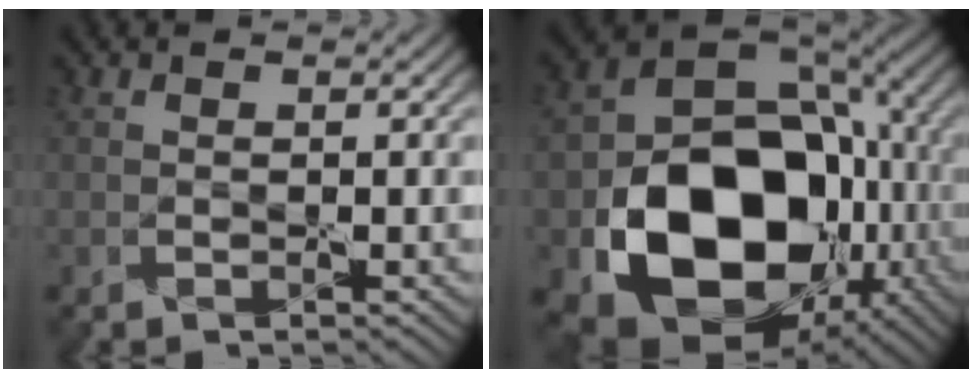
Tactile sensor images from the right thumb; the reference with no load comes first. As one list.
[{"total": 19.7, "force": [-5.2, 14.5, 12.3], "torque": [-0.223, -0.061, -0.068]}]